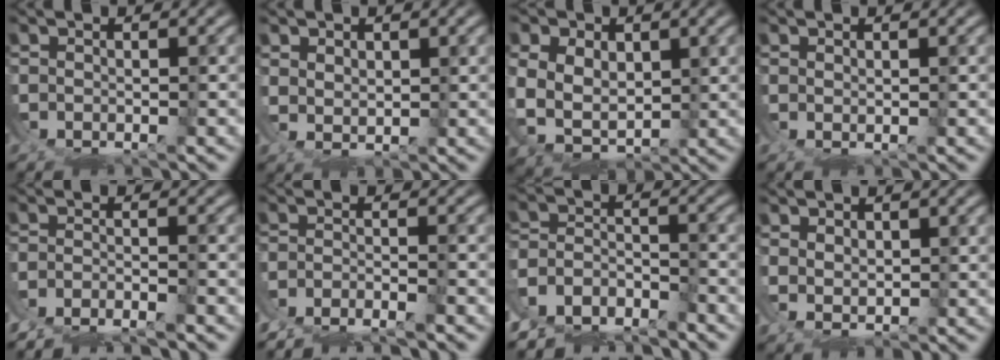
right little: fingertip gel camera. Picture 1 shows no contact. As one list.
[{"total": 2.5, "force": [1.7, 0.9, 1.6], "torque": [-0.041, -0.014, 0.043]}, {"total": 10.0, "force": [-0.5, 8.2, 5.7], "torque": [-0.153, -0.048, 0.005]}, {"total": 1.2, "force": [1.1, -0.4, 0.3], "torque": [-0.008, -0.001, 0.024]}, {"total": 3.7, "force": [-3.3, 0.5, 1.6], "torque": [-0.023, -0.003, -0.057]}, {"total": 4.1, "force": [-3.7, 0.4, 1.7], "torque": [-0.023, -0.004, -0.061]}, {"total": 7.6, "force": [-4.6, 5.4, 2.9], "torque": [-0.052, -0.028, -0.078]}, {"total": 2.9, "force": [1.4, 1.4, 2.1], "torque": [-0.049, -0.016, 0.038]}]